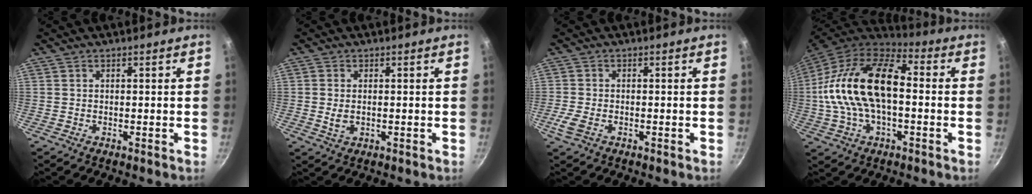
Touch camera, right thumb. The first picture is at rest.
{"total": 2.9, "force": [-0.2, 1.9, 2.2], "torque": [-0.044, -0.002, -0.002]}
{"total": 3.5, "force": [-1.5, 2.0, 2.4], "torque": [-0.061, 0.000, -0.032]}
{"total": 21.6, "force": [0.1, 11.8, 18.1], "torque": [-0.329, 0.034, -0.011]}